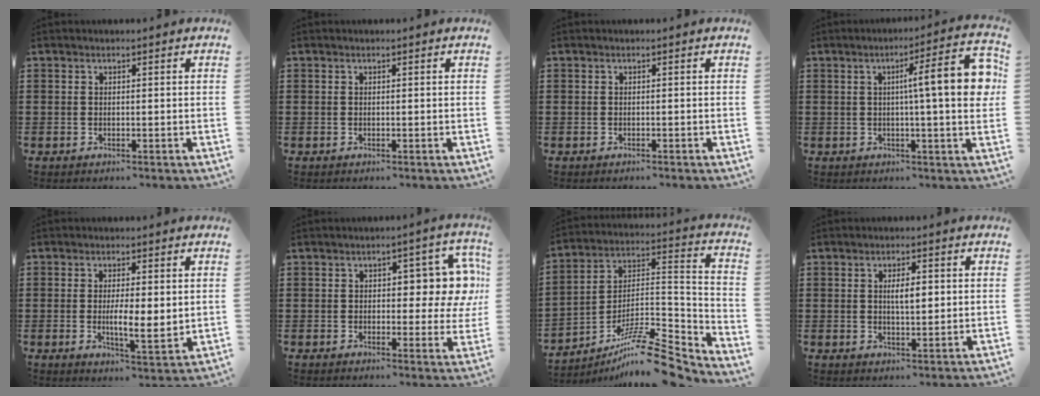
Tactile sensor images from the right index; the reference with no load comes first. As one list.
[{"total": 0.0}, {"total": 0.0}, {"total": 11.1, "force": [1.9, 1.4, 10.8], "torque": [-0.165, -0.008, 0.023]}, {"total": 4.7, "force": [0.0, 1.3, 4.5], "torque": [-0.075, 0.001, -0.002]}, {"total": 8.2, "force": [1.8, 4.1, 6.8], "torque": [-0.077, -0.009, 0.020]}, {"total": 11.6, "force": [-9.2, 2.2, 6.8], "torque": [-0.111, 0.023, -0.178]}, {"total": 3.4, "force": [0.5, 1.1, 3.2], "torque": [-0.053, 0.001, 0.005]}]